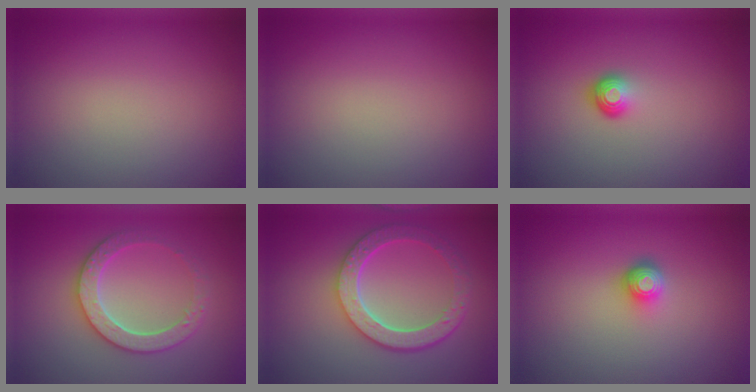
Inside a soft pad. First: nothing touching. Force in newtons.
{"total": 0.0}
{"total": 1.6, "press": 1.1, "slide": 1.2}
{"total": 4.4, "press": 4.3, "slide": 1.0}
{"total": 6.0, "press": 4.5, "slide": 4.0}
{"total": 1.9, "press": 1.4, "slide": 1.3}